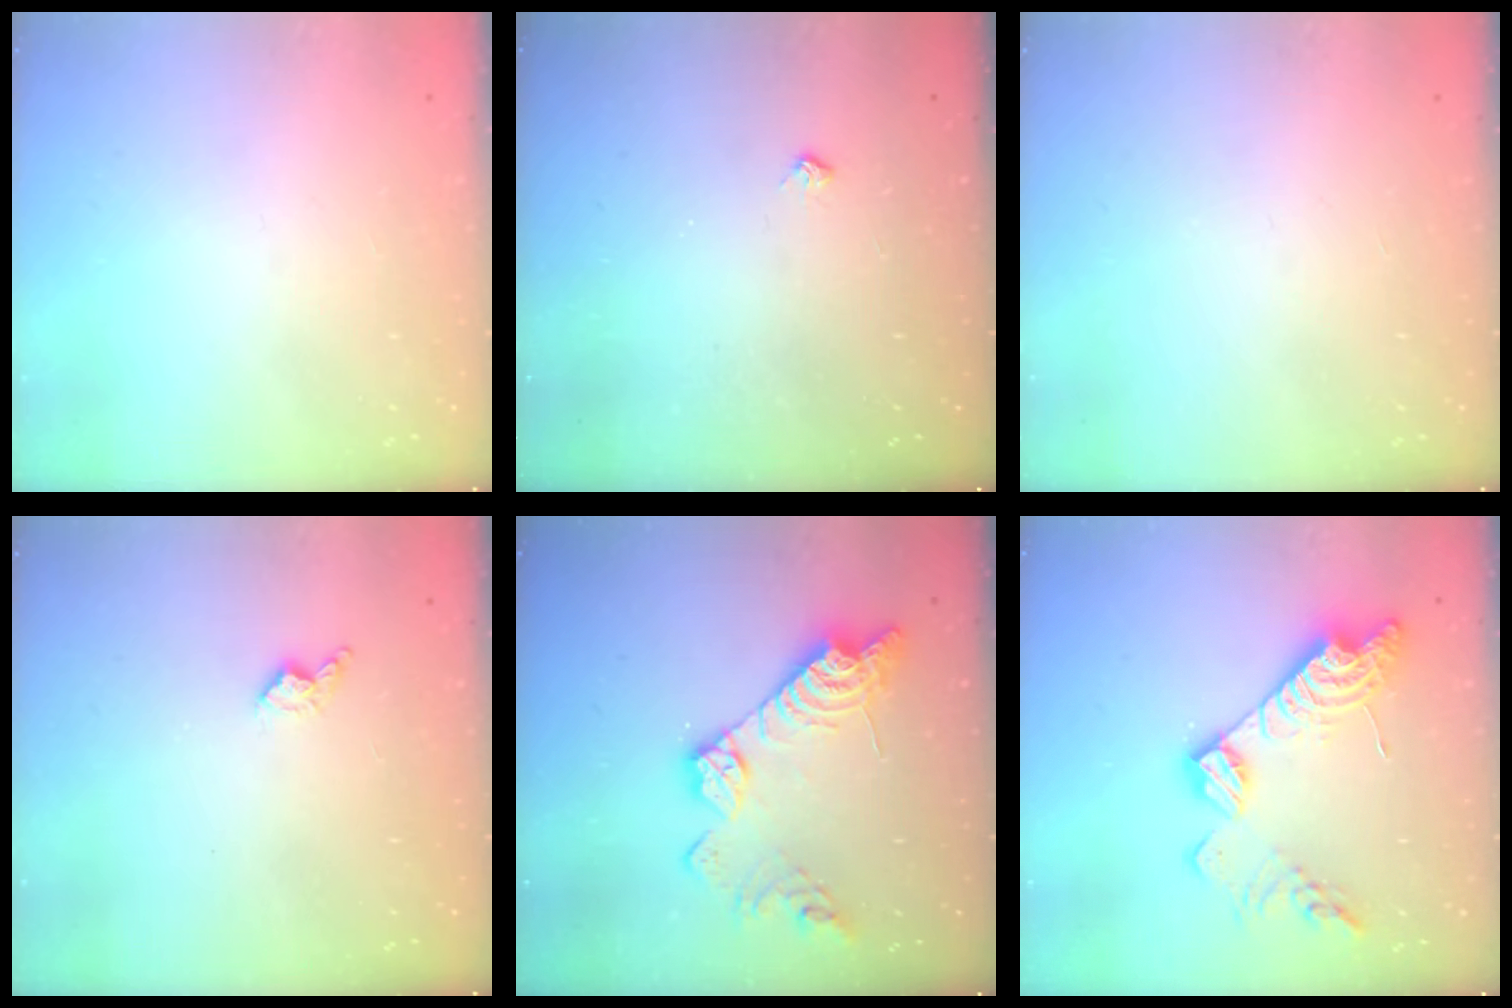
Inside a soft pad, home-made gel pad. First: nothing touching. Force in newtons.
{"total": 5.1, "press": 5.1, "slide": 0.7}
{"total": 0.0}
{"total": 4.0, "press": 3.9, "slide": 0.8}
{"total": 16.6, "press": 16.5, "slide": 1.3}
{"total": 18.0, "press": 18.0, "slide": 1.1}